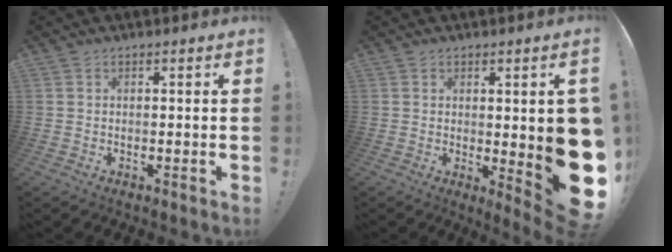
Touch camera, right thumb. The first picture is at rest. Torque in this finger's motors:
{"motor_torque": [0.26, 1.64, 2.19, -0.58, 0.09]}